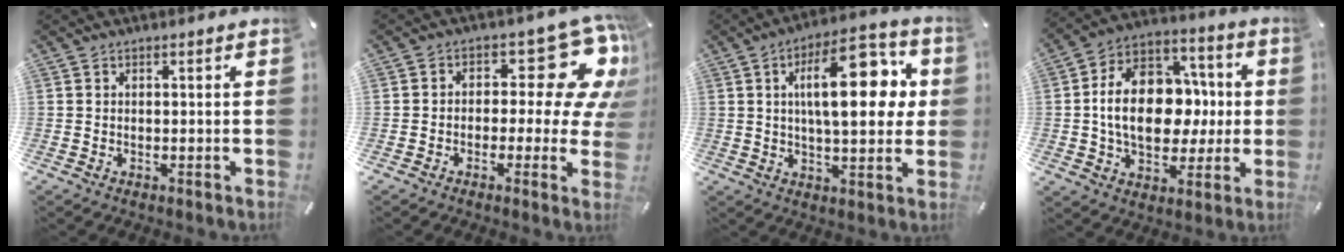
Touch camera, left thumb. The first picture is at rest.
{"total": 14.5, "force": [5.3, 7.3, 11.3], "torque": [-0.141, -0.041, 0.080]}
{"total": 19.1, "force": [4.8, 7.9, 16.7], "torque": [-0.251, -0.003, 0.069]}
{"total": 17.9, "force": [-0.6, 13.2, 12.1], "torque": [-0.230, 0.014, -0.008]}